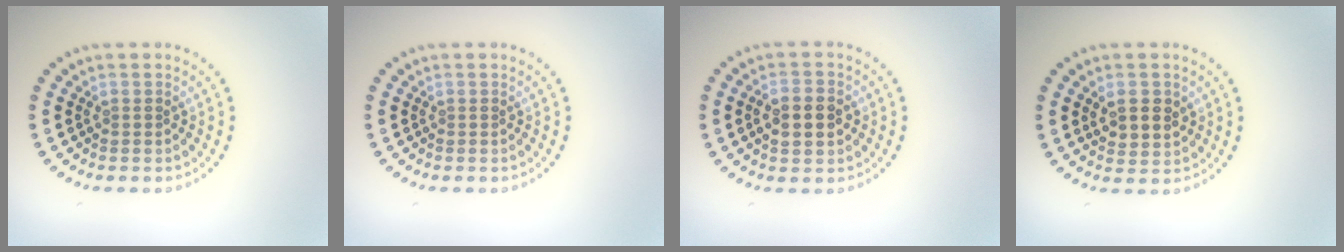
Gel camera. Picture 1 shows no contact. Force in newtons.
{"total": 0.0}
{"total": 4.0, "press": 4.0, "slide": 0.2}
{"total": 2.8, "press": 2.6, "slide": 0.8}